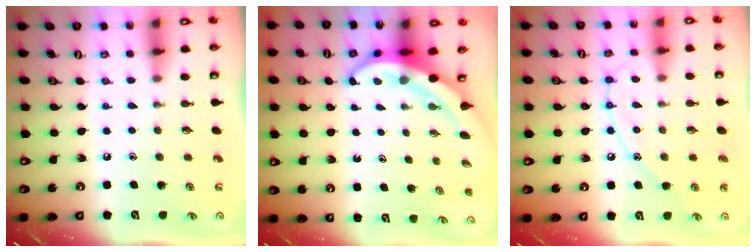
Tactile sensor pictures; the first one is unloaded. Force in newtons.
{"total": 6.2, "press": 6.1, "slide": 1.4}
{"total": 10.2, "press": 10.1, "slide": 0.9}